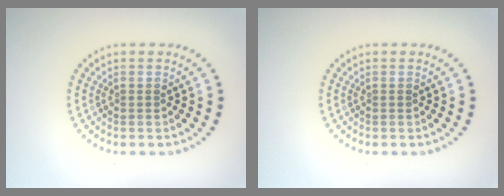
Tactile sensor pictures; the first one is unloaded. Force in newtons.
{"total": 0.0}